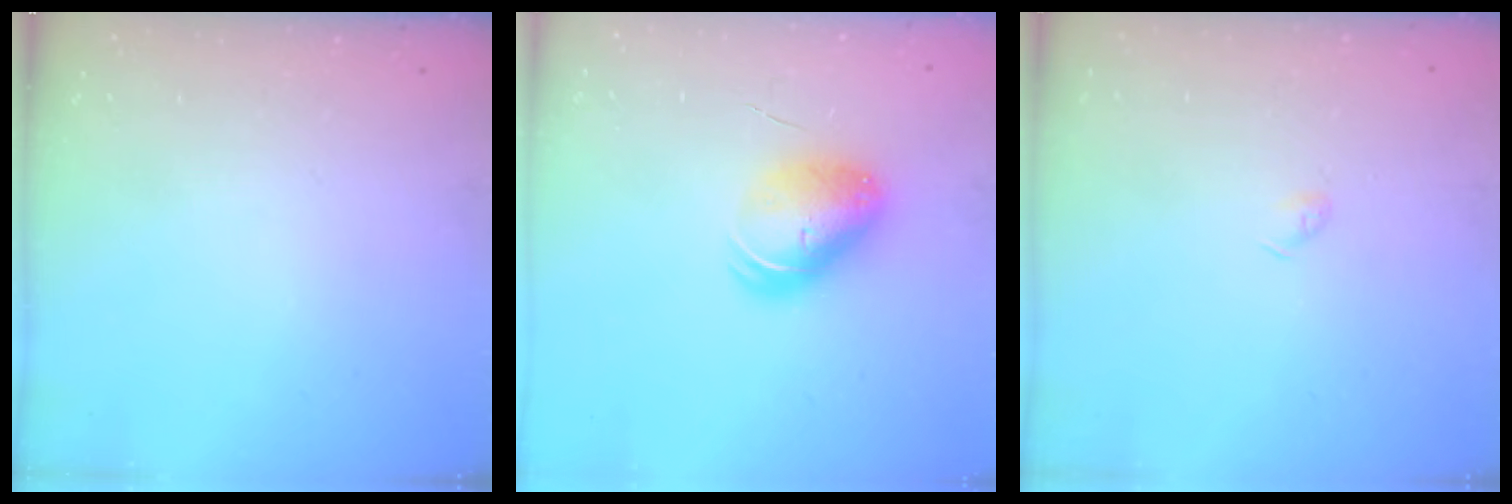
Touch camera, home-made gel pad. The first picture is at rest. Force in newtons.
{"total": 9.4, "press": 9.2, "slide": 1.6}
{"total": 2.6, "press": 2.5, "slide": 0.4}